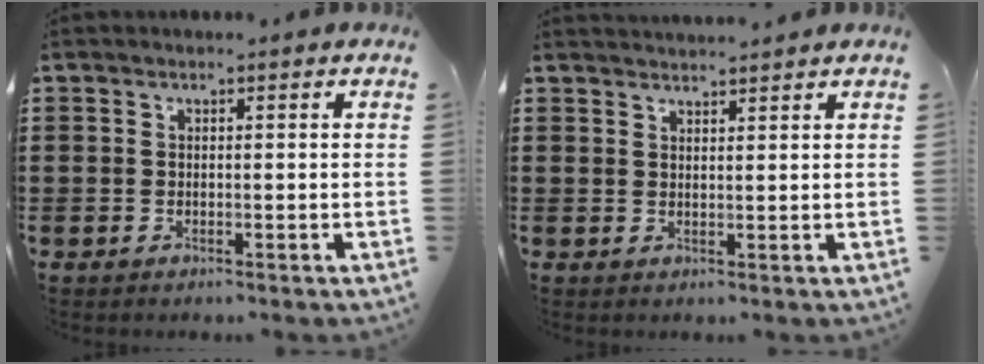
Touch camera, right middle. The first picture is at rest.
{"total": 1.9, "force": [1.9, -0.1, -0.1], "torque": [-0.002, 0.002, 0.037]}